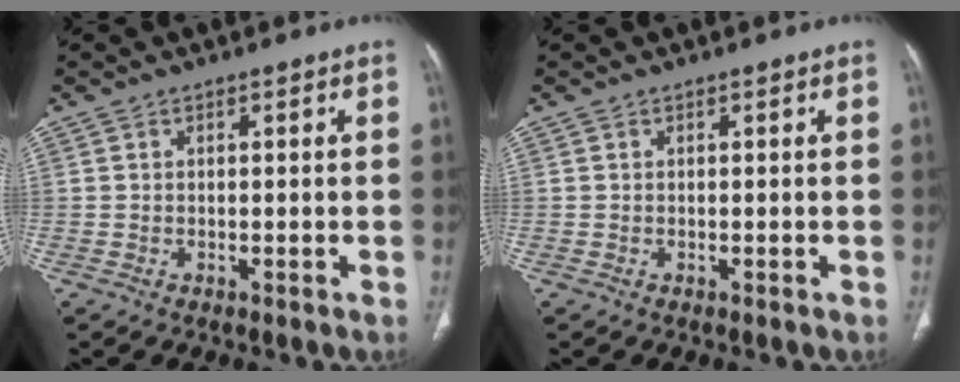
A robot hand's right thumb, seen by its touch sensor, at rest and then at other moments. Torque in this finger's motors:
{"motor_torque": [0.07, 0.10, -0.04, 0.03, 0.02]}